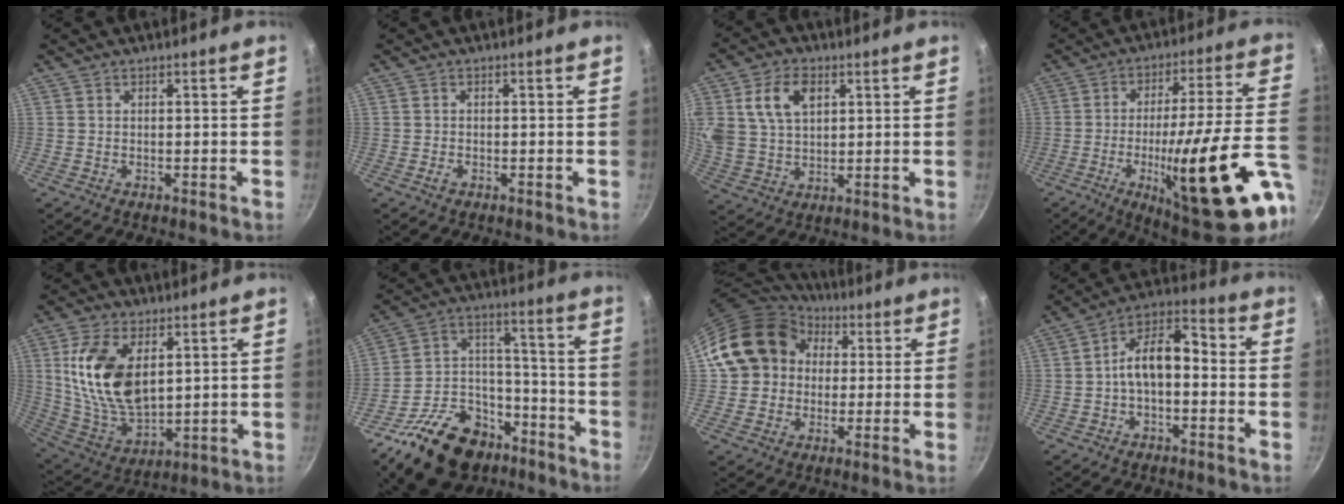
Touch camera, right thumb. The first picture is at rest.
{"total": 1.2, "force": [-0.6, 0.8, 0.6], "torque": [-0.013, 0.002, -0.013]}
{"total": 11.5, "force": [4.0, 7.5, 7.7], "torque": [-0.129, -0.005, 0.078]}
{"total": 29.4, "force": [-9.5, 6.1, 27.1], "torque": [-0.361, 0.011, -0.131]}
{"total": 17.4, "force": [4.6, 9.9, 13.5], "torque": [-0.243, -0.028, 0.101]}
{"total": 23.0, "force": [-14.2, 13.9, 11.6], "torque": [-0.158, 0.100, -0.228]}
{"total": 15.6, "force": [3.4, 13.5, 7.2], "torque": [-0.103, 0.029, 0.052]}
{"total": 10.6, "force": [-1.3, 6.0, 8.6], "torque": [-0.127, 0.052, -0.035]}